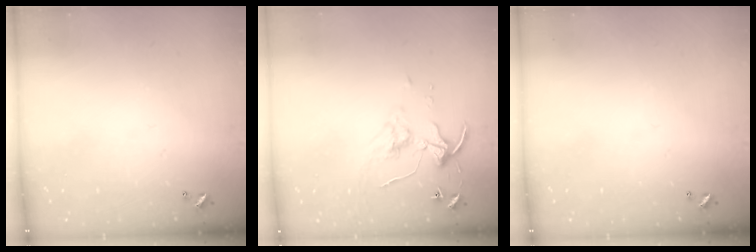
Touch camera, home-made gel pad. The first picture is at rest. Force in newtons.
{"total": 4.6, "press": 4.6, "slide": 0.4}
{"total": 0.0}